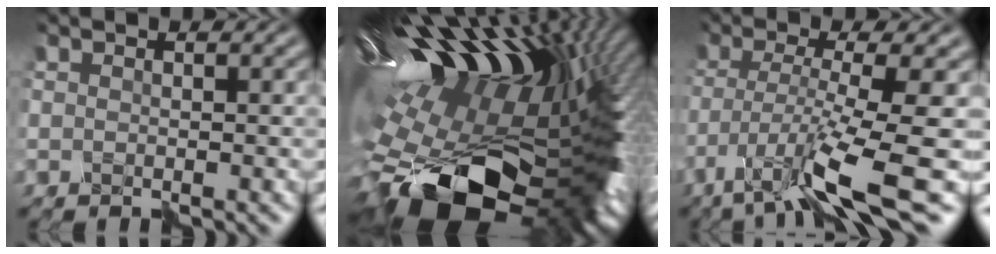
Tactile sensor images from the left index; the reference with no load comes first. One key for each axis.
{"total": 19.5, "fx": -1.3, "fy": 11.1, "fz": 16.0, "tx": -0.271, "ty": -0.058, "tz": -0.003}
{"total": 9.5, "fx": -5.4, "fy": 0.7, "fz": 7.9, "tx": -0.143, "ty": -0.008, "tz": -0.097}